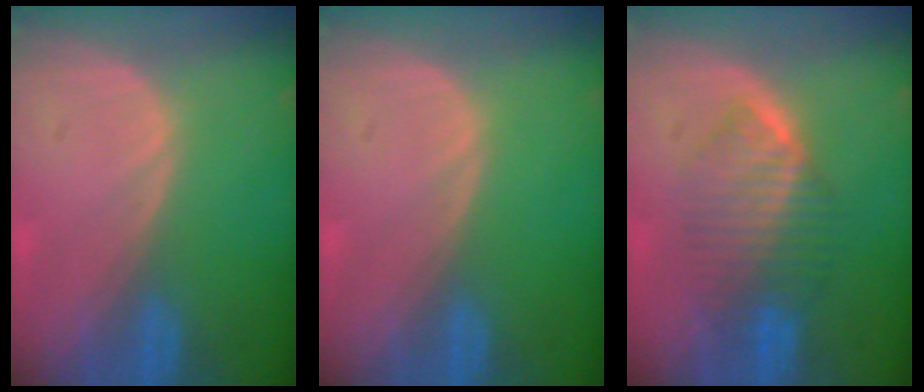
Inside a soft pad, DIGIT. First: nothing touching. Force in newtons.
{"total": 0.0}
{"total": 6.5, "press": 6.5, "slide": 0.9}